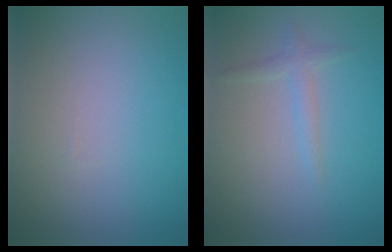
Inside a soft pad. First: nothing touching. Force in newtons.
{"total": 1.5, "press": 1.5, "slide": 0.1}